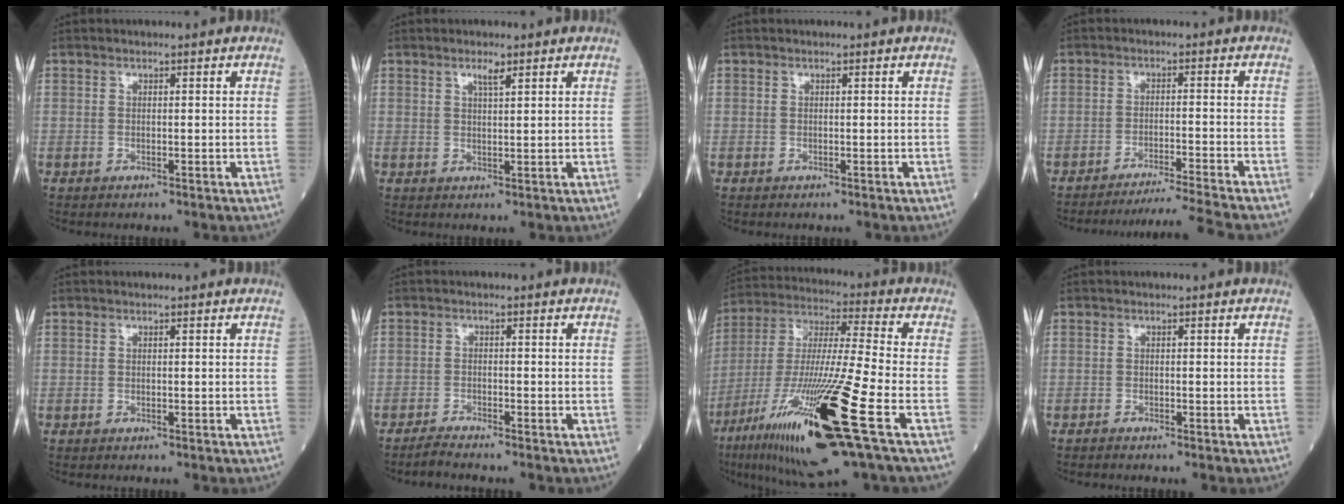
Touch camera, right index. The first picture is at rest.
{"total": 1.9, "force": [1.3, 0.2, 1.4], "torque": [-0.029, -0.002, 0.024]}
{"total": 0.0}
{"total": 9.8, "force": [-9.0, -3.2, 2.2], "torque": [-0.018, -0.021, -0.142]}
{"total": 0.0}
{"total": 2.1, "force": [-2.0, -0.4, 0.3], "torque": [-0.012, -0.010, -0.042]}
{"total": 24.0, "force": [-10.4, 1.0, 21.7], "torque": [-0.406, -0.052, -0.186]}
{"total": 0.5, "force": [-0.5, -0.1, 0.0], "torque": [-0.002, -0.002, -0.013]}